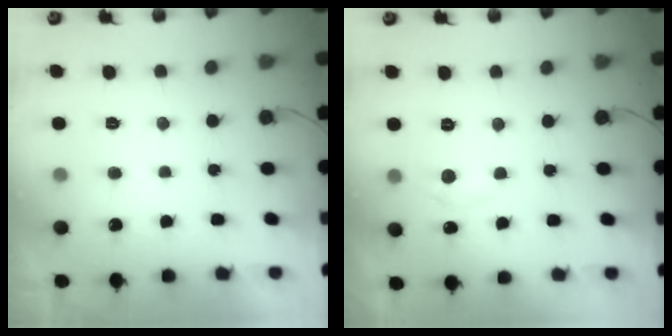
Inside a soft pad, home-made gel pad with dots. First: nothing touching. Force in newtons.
{"total": 3.4, "press": 3.4, "slide": 0.5}